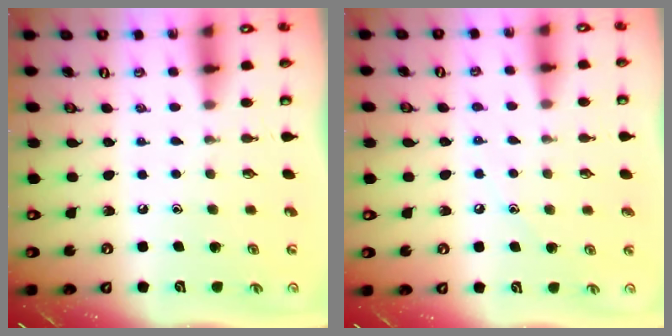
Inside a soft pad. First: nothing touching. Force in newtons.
{"total": 4.3, "press": 4.3, "slide": 0.5}